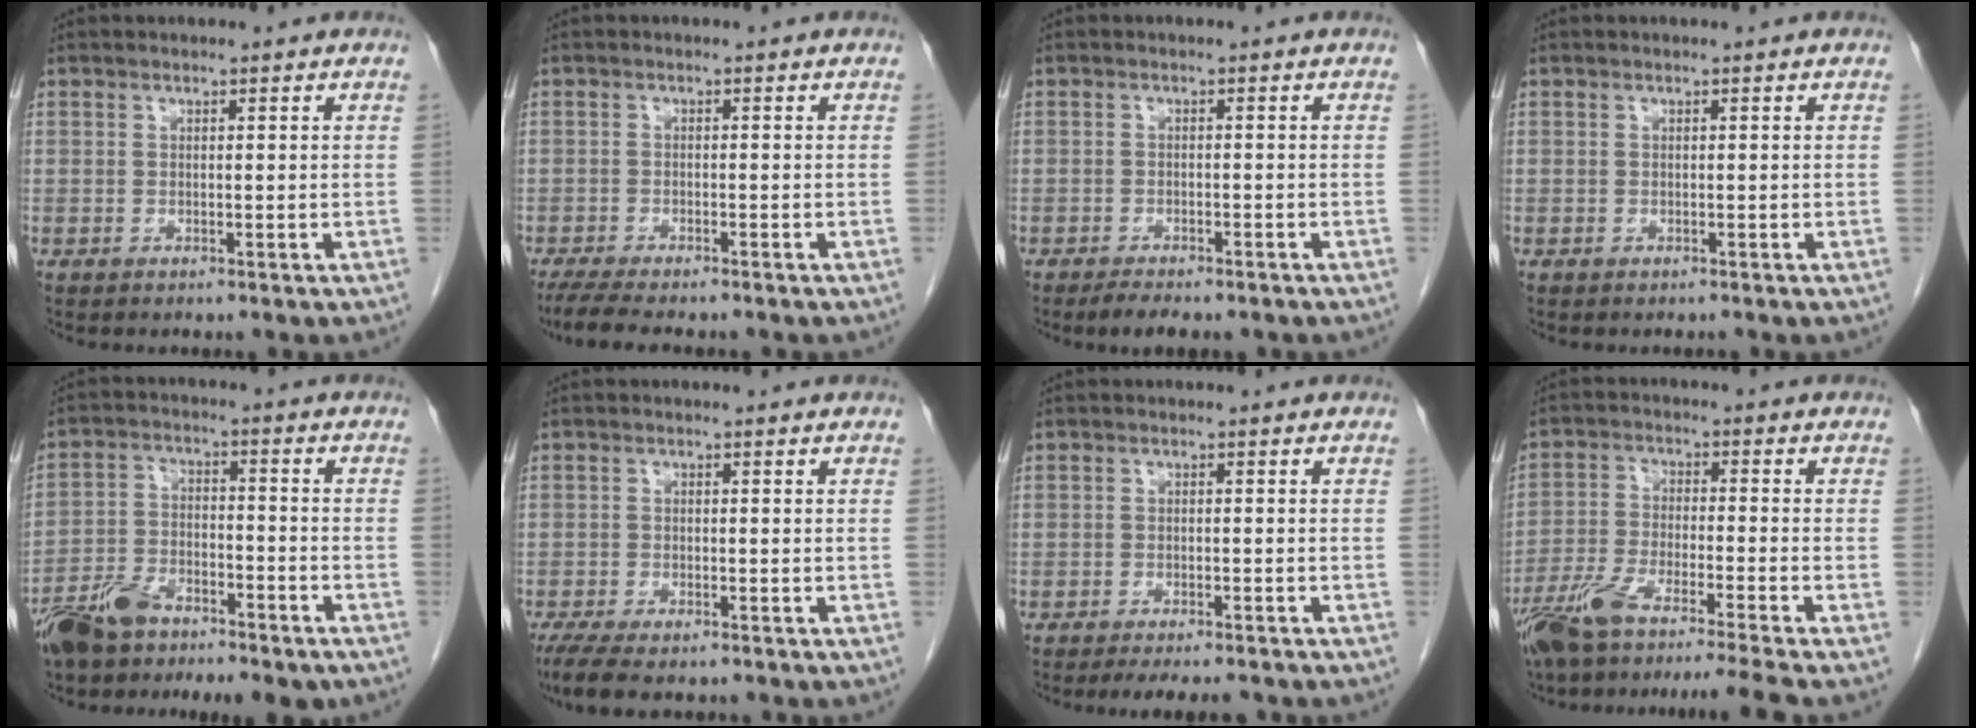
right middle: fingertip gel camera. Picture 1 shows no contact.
{"total": 7.3, "force": [-6.1, 1.2, 3.8], "torque": [-0.060, -0.016, -0.096]}
{"total": 5.3, "force": [-4.3, 0.7, 2.9], "torque": [-0.038, -0.009, -0.065]}
{"total": 0.0}
{"total": 10.7, "force": [-8.2, 4.2, 5.4], "torque": [-0.107, 0.002, -0.144]}
{"total": 7.0, "force": [-5.5, 1.9, 3.9], "torque": [-0.064, -0.015, -0.088]}
{"total": 6.9, "force": [-6.1, 1.3, 3.0], "torque": [-0.036, -0.009, -0.084]}
{"total": 13.9, "force": [-11.7, -1.4, 7.4], "torque": [-0.133, -0.027, -0.195]}